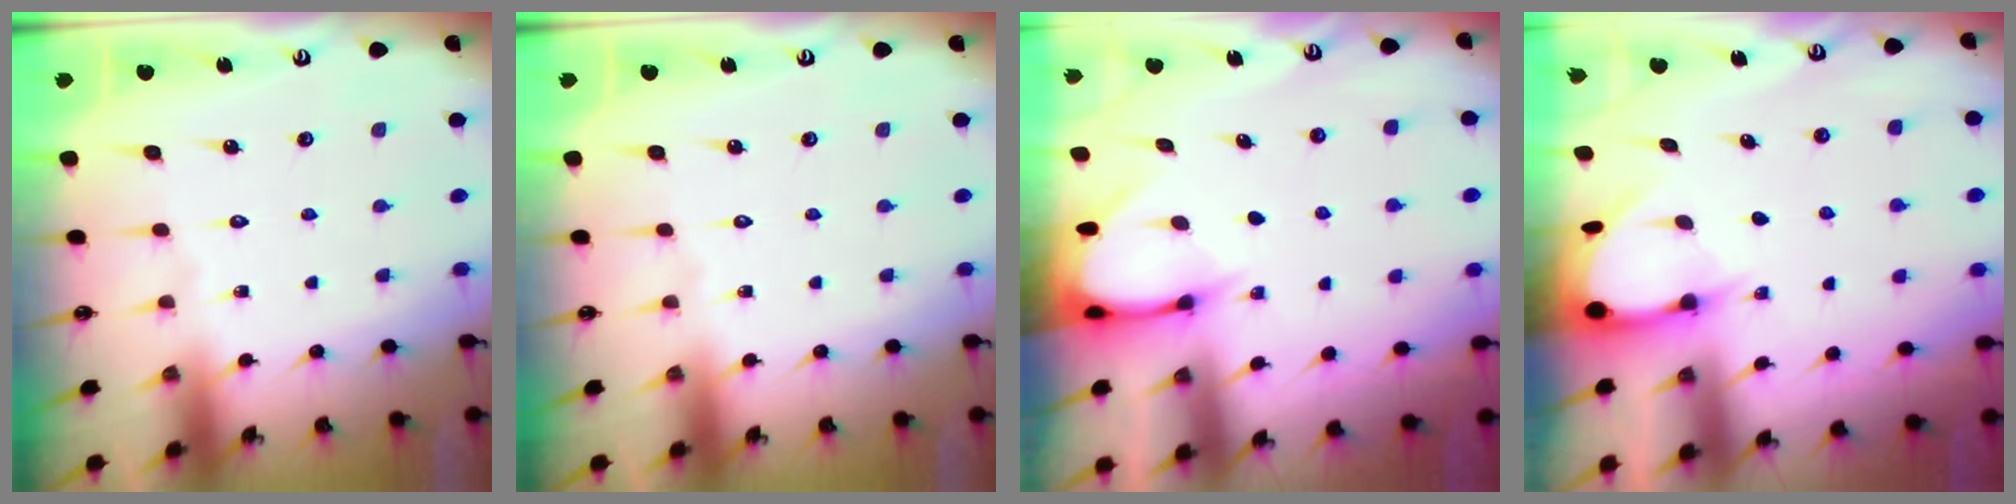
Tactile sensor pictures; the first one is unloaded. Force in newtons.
{"total": 0.0}
{"total": 3.4, "press": 3.4, "slide": 0.3}
{"total": 3.5, "press": 3.5, "slide": 0.3}